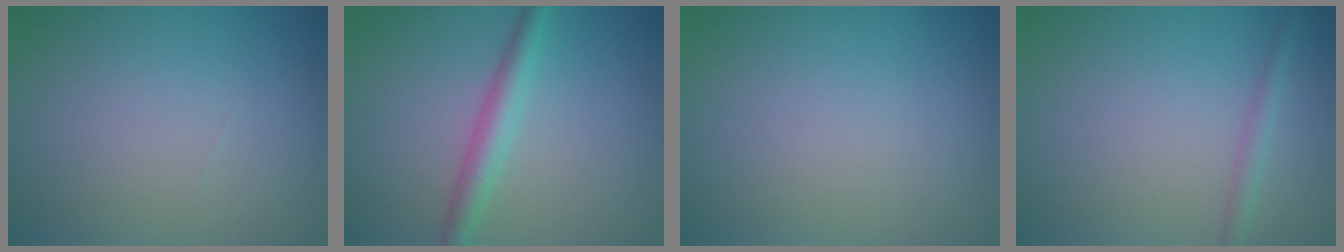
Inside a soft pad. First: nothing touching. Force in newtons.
{"total": 2.9, "press": 2.9, "slide": 0.1}
{"total": 0.0}
{"total": 1.4, "press": 1.4, "slide": 0.1}